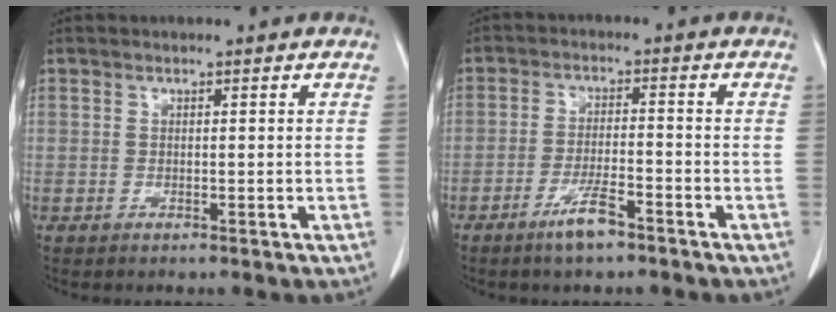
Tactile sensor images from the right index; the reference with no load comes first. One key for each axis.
{"total": 5.0, "fx": -3.4, "fy": 0.7, "fz": 3.6, "tx": -0.070, "ty": -0.003, "tz": -0.058}